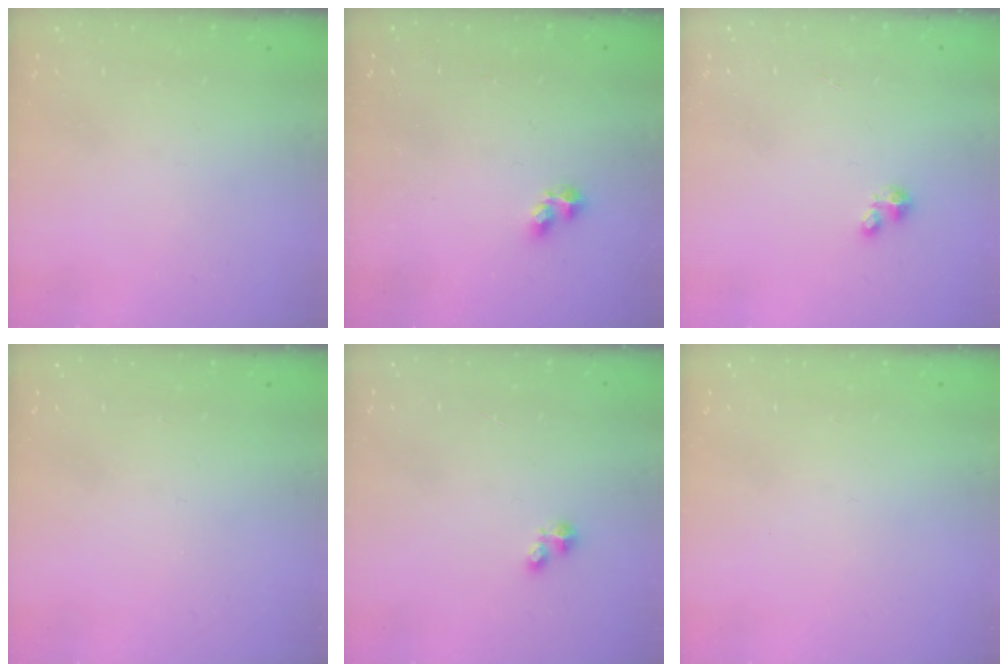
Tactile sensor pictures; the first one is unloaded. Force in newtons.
{"total": 2.8, "press": 2.7, "slide": 0.5}
{"total": 0.9, "press": 0.9, "slide": 0.1}
{"total": 0.0}
{"total": 1.9, "press": 1.8, "slide": 0.2}
{"total": 0.0}